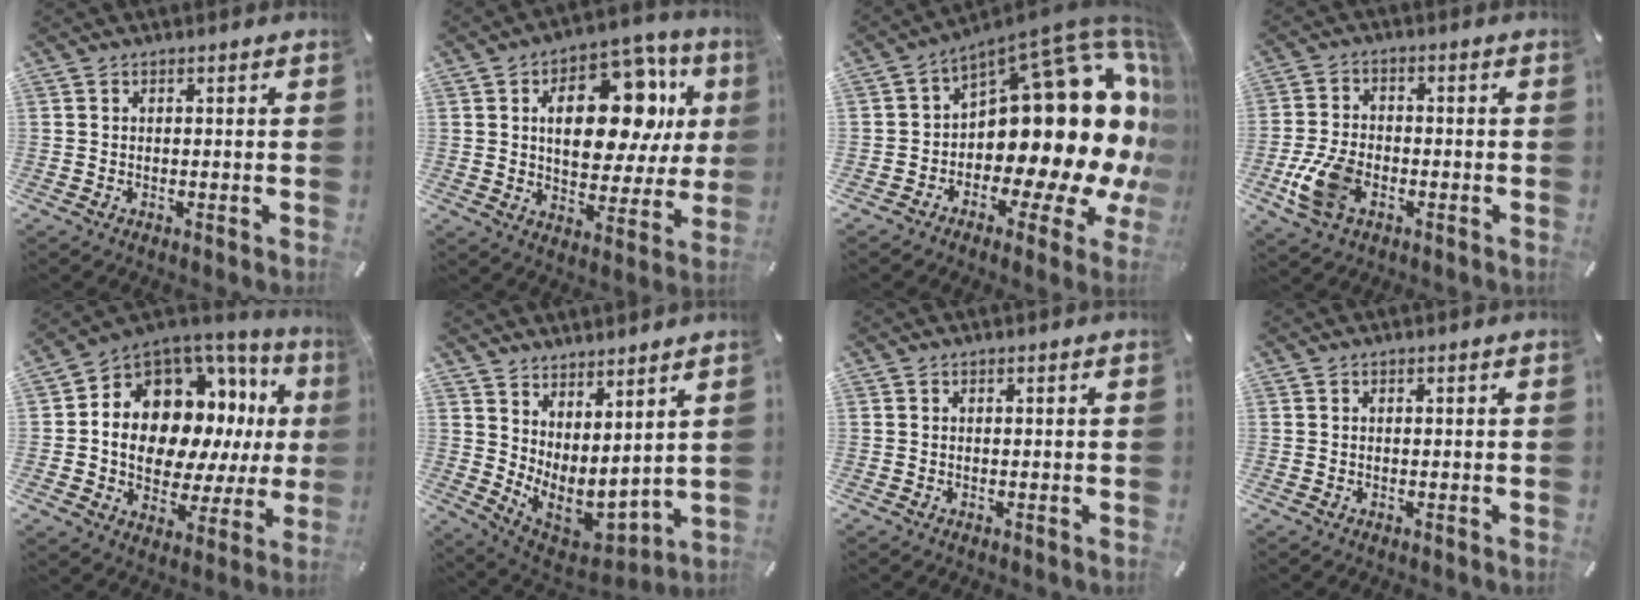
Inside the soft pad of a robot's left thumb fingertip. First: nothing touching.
{"total": 21.8, "force": [7.1, 12.5, 16.4], "torque": [-0.236, -0.027, 0.113]}
{"total": 24.6, "force": [3.6, 13.7, 20.0], "torque": [-0.274, -0.068, 0.079]}
{"total": 9.5, "force": [-3.5, 6.1, 6.4], "torque": [-0.142, 0.007, -0.062]}
{"total": 15.0, "force": [4.1, 10.7, 9.7], "torque": [-0.175, -0.053, 0.070]}
{"total": 4.4, "force": [2.2, 3.2, 2.0], "torque": [-0.024, -0.062, 0.052]}
{"total": 0.0}
{"total": 0.0}